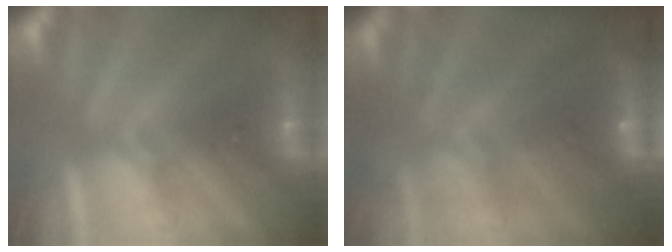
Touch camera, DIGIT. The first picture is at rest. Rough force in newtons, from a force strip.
{"total": 7.0}